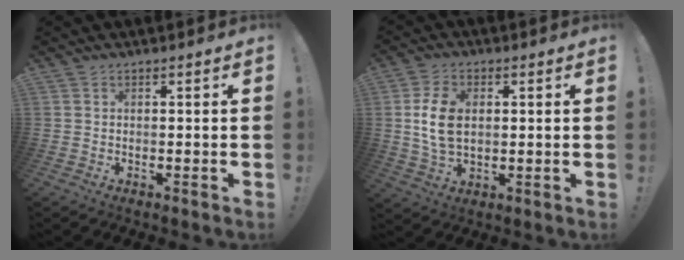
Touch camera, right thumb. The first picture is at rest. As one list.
[{"total": 10.8, "force": [1.1, 7.2, 8.1], "torque": [-0.145, -0.001, 0.022]}]